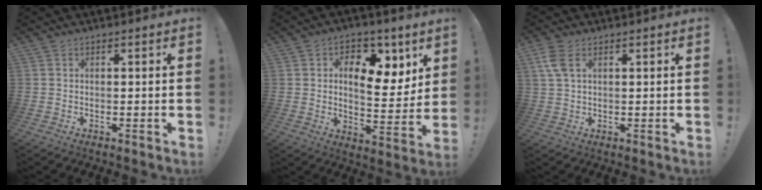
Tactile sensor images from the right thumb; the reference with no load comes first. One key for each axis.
{"total": 11.4, "fx": 4.9, "fy": 6.5, "fz": 8.0, "tx": -0.098, "ty": -0.041, "tz": 0.085}
{"total": 5.3, "fx": 2.2, "fy": 2.8, "fz": 3.9, "tx": -0.082, "ty": -0.003, "tz": 0.042}